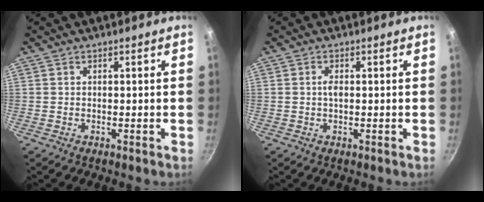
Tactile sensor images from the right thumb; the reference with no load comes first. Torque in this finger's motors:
{"motor_torque": [0.12, 0.33, 0.35, 0.13, 0.00]}